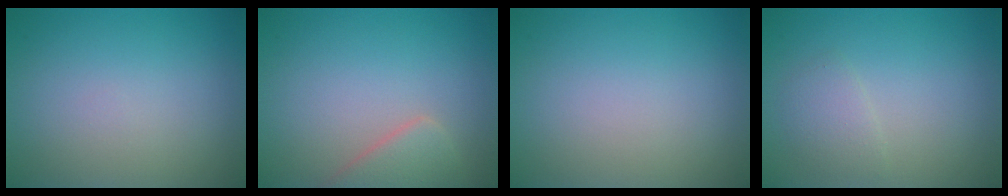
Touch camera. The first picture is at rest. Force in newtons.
{"total": 2.8, "press": 2.8, "slide": 0.2}
{"total": 0.0}
{"total": 1.6, "press": 1.6, "slide": 0.1}